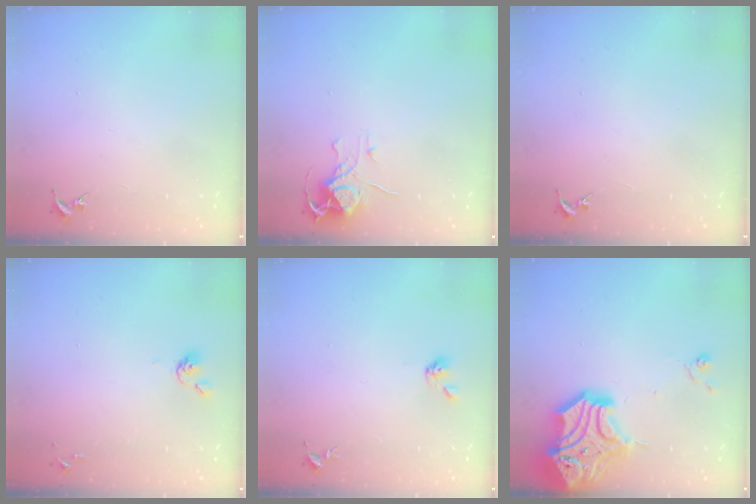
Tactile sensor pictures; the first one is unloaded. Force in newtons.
{"total": 8.0, "press": 8.0, "slide": 0.6}
{"total": 0.0}
{"total": 3.8, "press": 3.7, "slide": 0.8}
{"total": 4.7, "press": 4.5, "slide": 1.3}
{"total": 21.9, "press": 21.7, "slide": 2.9}